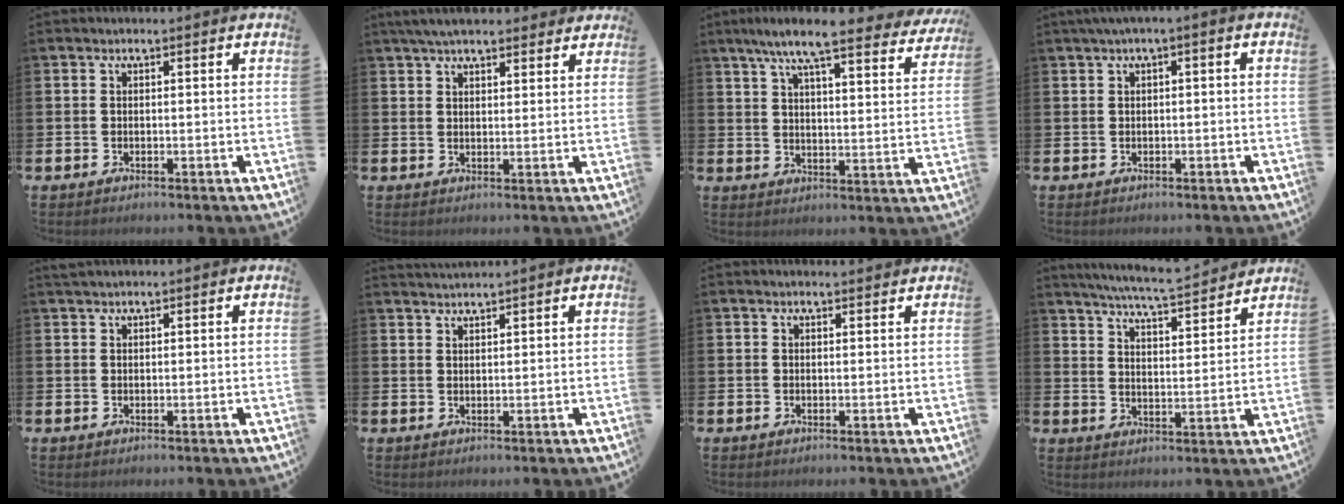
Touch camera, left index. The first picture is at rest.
{"total": 4.6, "force": [4.1, 1.2, 1.5], "torque": [-0.035, -0.008, 0.077]}
{"total": 8.8, "force": [7.7, 1.1, 4.1], "torque": [-0.085, -0.043, 0.129]}
{"total": 1.0, "force": [-0.1, 0.1, 1.0], "torque": [-0.020, 0.003, -0.003]}
{"total": 1.1, "force": [1.1, 0.0, 0.3], "torque": [0.002, -0.001, 0.018]}
{"total": 1.9, "force": [1.9, -0.3, 0.0], "torque": [-0.002, -0.009, 0.035]}
{"total": 1.1, "force": [1.0, 0.1, 0.1], "torque": [0.012, -0.004, 0.016]}
{"total": 6.5, "force": [6.4, -0.2, 1.5], "torque": [-0.040, -0.047, 0.109]}